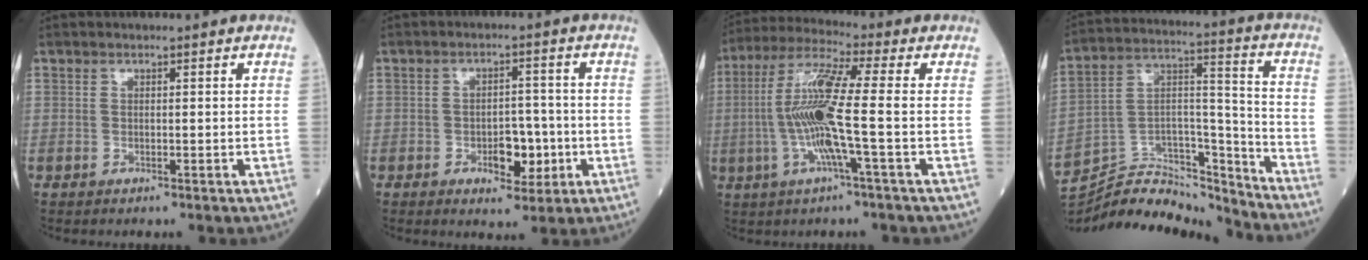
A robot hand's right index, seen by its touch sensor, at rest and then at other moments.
{"total": 5.8, "force": [-1.7, 3.0, 4.7], "torque": [-0.065, 0.002, -0.021]}
{"total": 11.9, "force": [-1.4, -0.4, 11.8], "torque": [-0.241, 0.004, -0.040]}
{"total": 18.9, "force": [-18.3, 3.5, 3.1], "torque": [-0.056, 0.045, -0.308]}